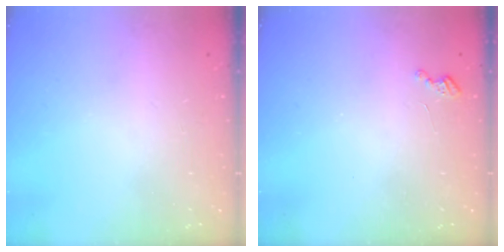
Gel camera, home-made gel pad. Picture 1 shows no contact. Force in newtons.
{"total": 2.7, "press": 2.7, "slide": 0.4}